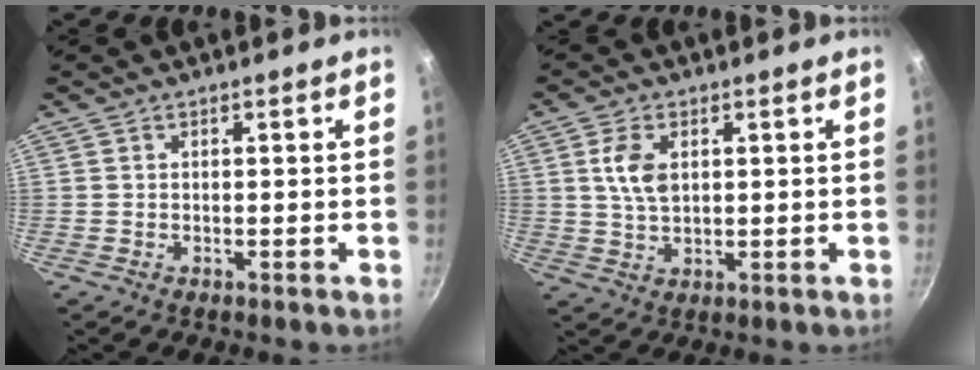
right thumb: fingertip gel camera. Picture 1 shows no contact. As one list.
[{"total": 6.1, "force": [1.6, 3.6, 4.7], "torque": [-0.085, -0.003, 0.031]}]